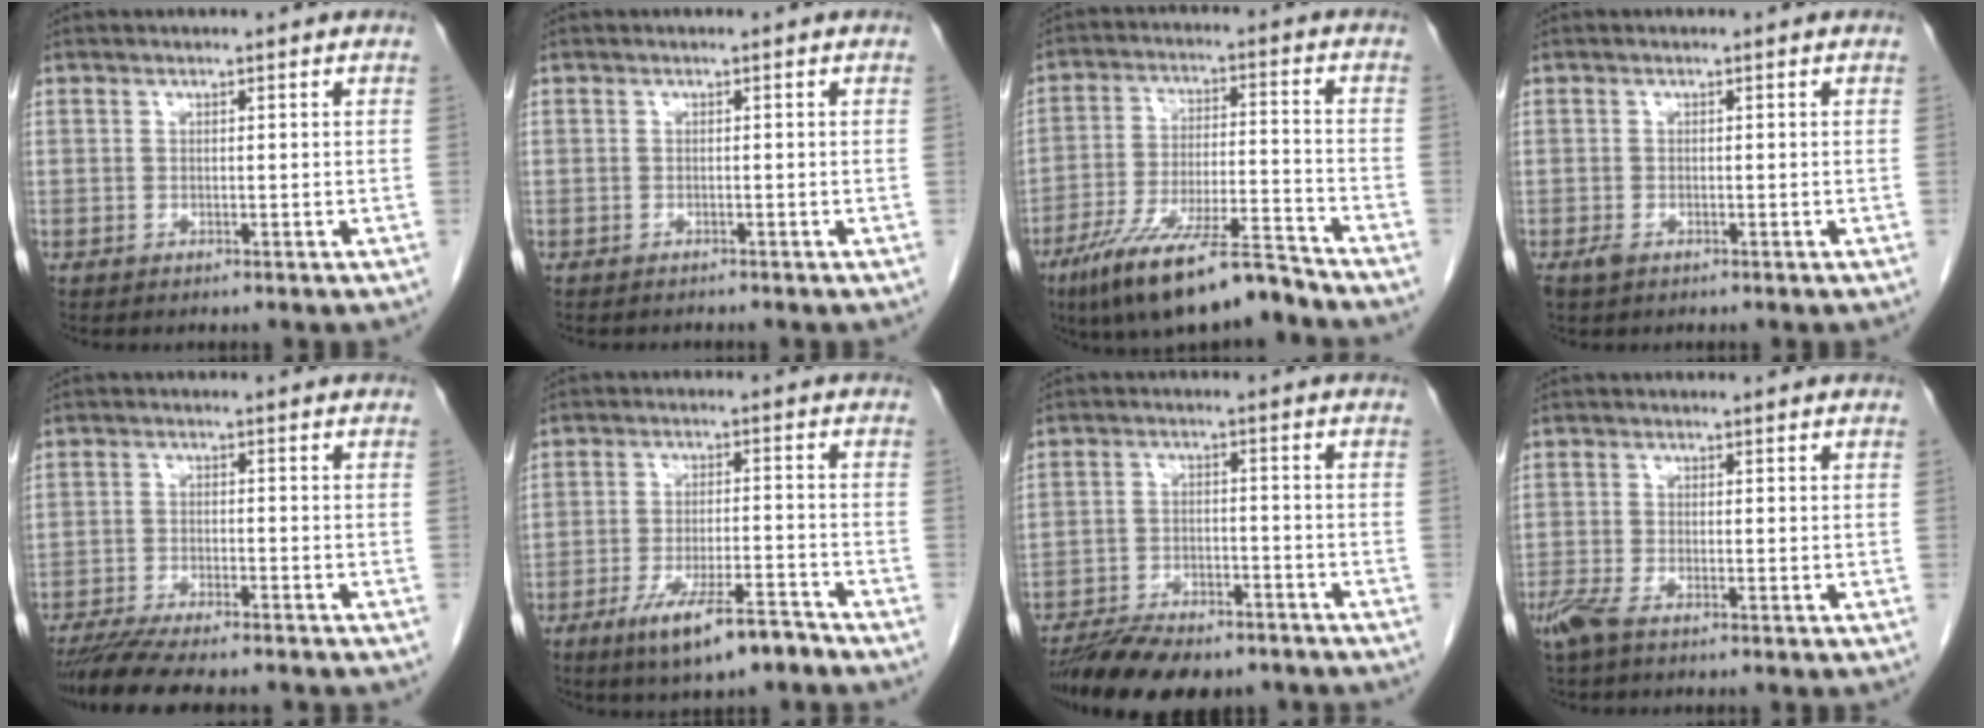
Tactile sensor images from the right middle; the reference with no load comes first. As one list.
[{"total": 0.7, "force": [-0.7, 0.0, -0.1], "torque": [-0.008, -0.004, -0.011]}, {"total": 14.1, "force": [-11.1, 1.1, 8.6], "torque": [-0.155, -0.014, -0.192]}, {"total": 1.2, "force": [-0.7, 0.6, 0.8], "torque": [-0.020, -0.001, -0.009]}, {"total": 11.1, "force": [-9.6, 1.4, 5.3], "torque": [-0.082, -0.018, -0.146]}, {"total": 8.8, "force": [-6.2, 1.3, 6.1], "torque": [-0.107, -0.013, -0.101]}, {"total": 14.1, "force": [-11.7, 4.5, 6.6], "torque": [-0.112, -0.003, -0.176]}, {"total": 2.9, "force": [-2.0, 0.6, 2.0], "torque": [-0.051, -0.008, -0.043]}]